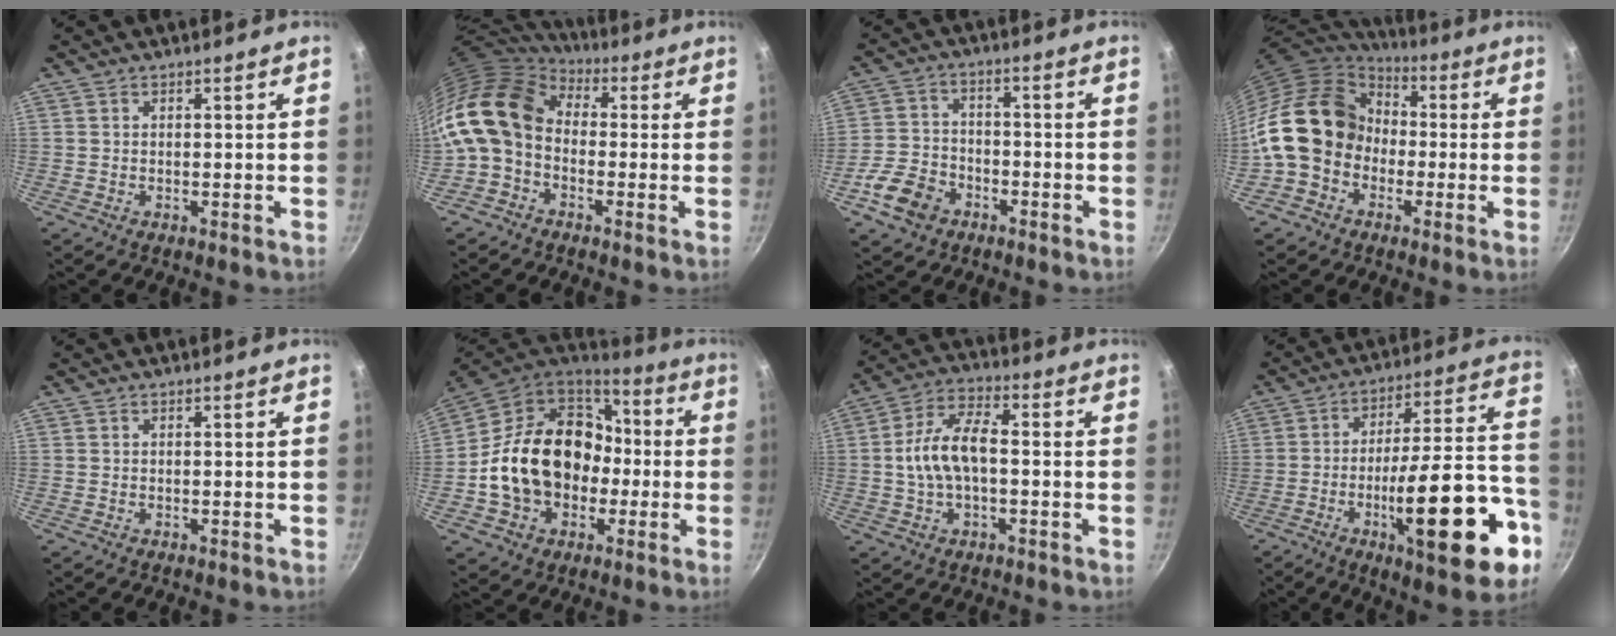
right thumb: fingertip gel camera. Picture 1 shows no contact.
{"total": 13.6, "force": [0.0, 10.2, 9.0], "torque": [-0.153, 0.029, -0.023]}
{"total": 8.9, "force": [-4.5, 6.5, 4.2], "torque": [-0.069, 0.033, -0.091]}
{"total": 17.0, "force": [-2.2, 14.0, 9.4], "torque": [-0.133, 0.049, -0.054]}
{"total": 0.0}
{"total": 23.5, "force": [-1.8, 18.1, 14.8], "torque": [-0.245, 0.061, -0.018]}
{"total": 10.8, "force": [-0.6, 5.7, 9.2], "torque": [-0.163, 0.036, -0.019]}
{"total": 24.9, "force": [-9.2, 7.1, 22.0], "torque": [-0.286, 0.037, -0.136]}